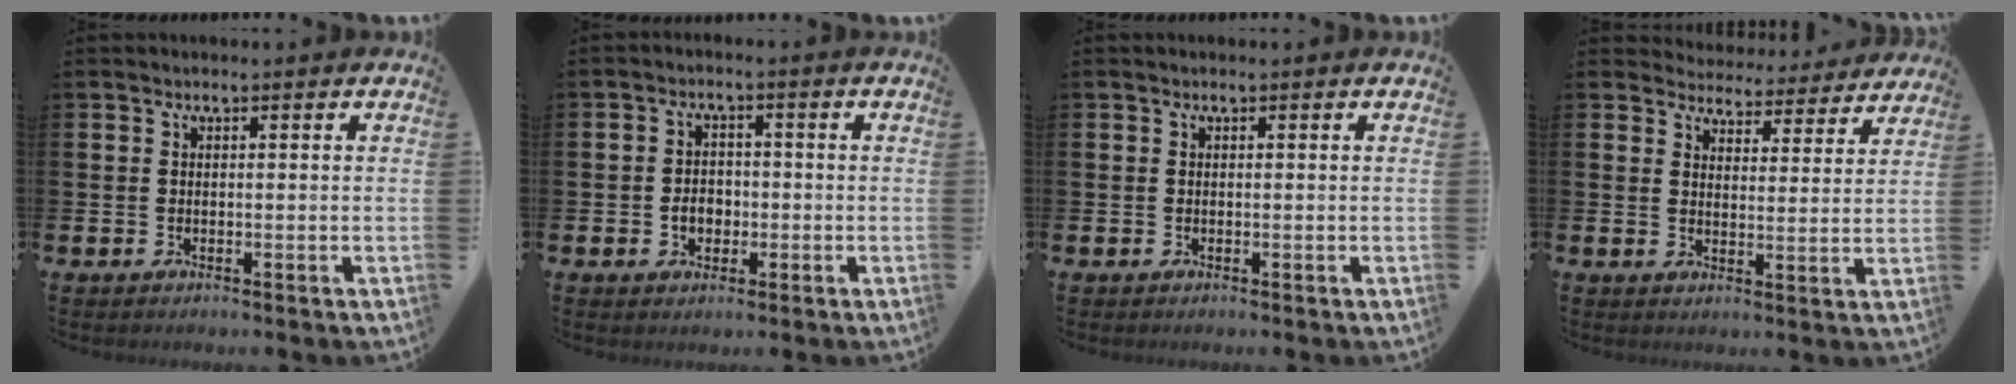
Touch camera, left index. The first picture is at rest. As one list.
[{"total": 2.9, "force": [-0.8, 2.3, 1.6], "torque": [-0.012, -0.005, -0.023]}, {"total": 0.0}, {"total": 4.7, "force": [4.6, 1.2, -0.1], "torque": [-0.004, -0.046, 0.077]}]